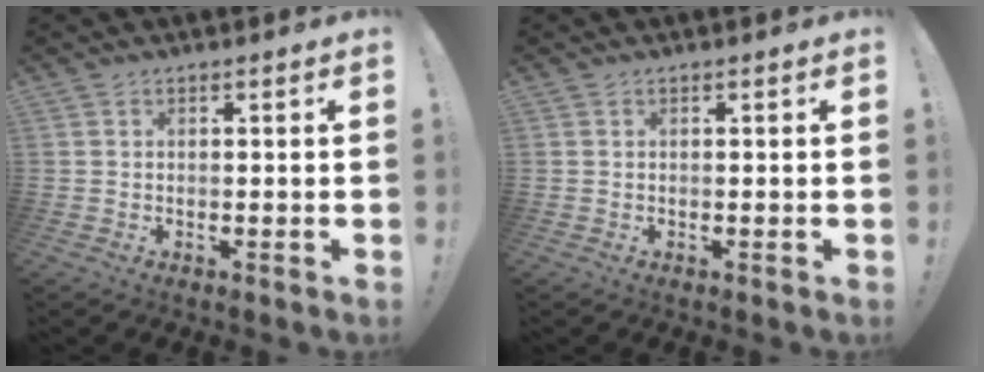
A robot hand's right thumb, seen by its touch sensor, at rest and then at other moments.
{"total": 0.0}